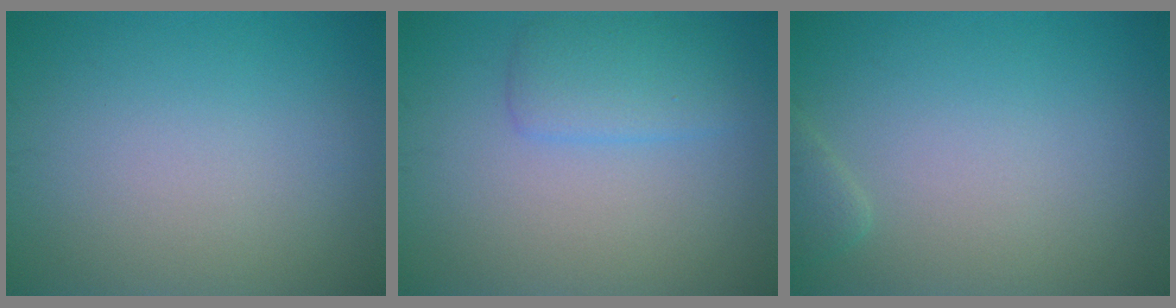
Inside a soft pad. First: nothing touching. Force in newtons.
{"total": 2.8, "press": 2.8, "slide": 0.2}
{"total": 1.1, "press": 1.1, "slide": 0.1}